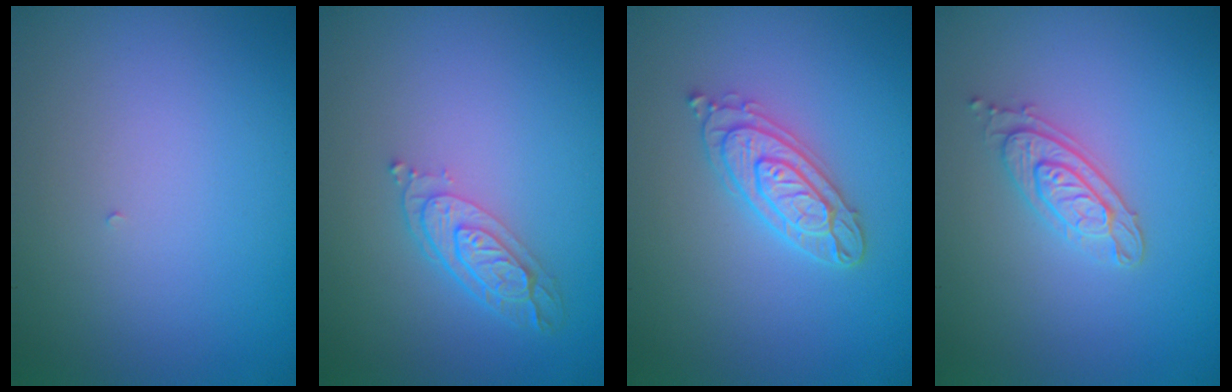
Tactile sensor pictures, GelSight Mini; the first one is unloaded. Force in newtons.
{"total": 3.4, "press": 2.7, "slide": 2.1}
{"total": 3.0, "press": 2.9, "slide": 0.6}
{"total": 2.6, "press": 2.4, "slide": 1.0}